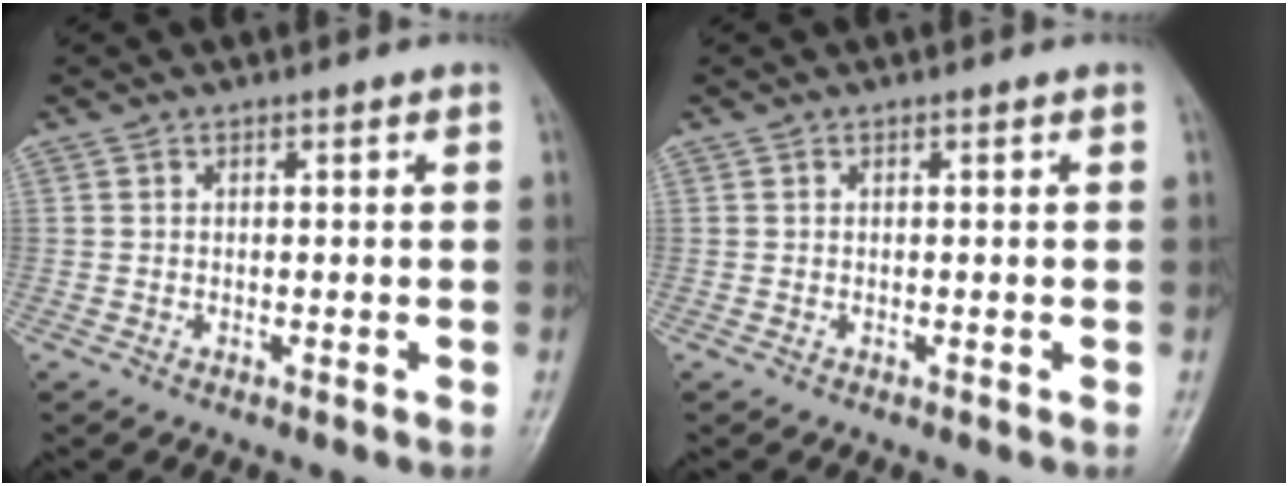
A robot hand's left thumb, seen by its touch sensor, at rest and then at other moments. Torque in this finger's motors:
{"motor_torque": [0.00, 0.00, -0.08, -0.08, 0.00]}